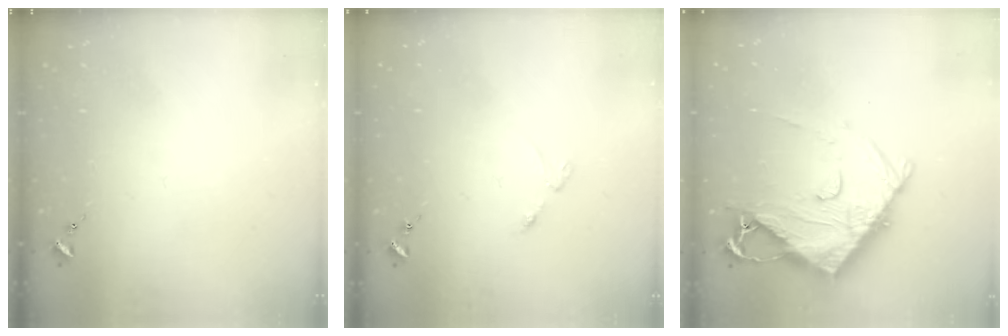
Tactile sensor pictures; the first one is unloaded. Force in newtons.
{"total": 2.5, "press": 2.4, "slide": 0.4}
{"total": 14.6, "press": 14.6, "slide": 1.5}